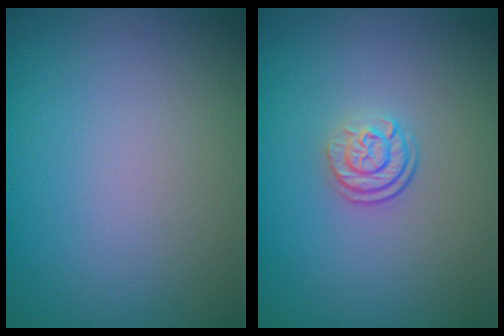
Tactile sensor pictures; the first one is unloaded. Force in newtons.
{"total": 2.3, "press": 1.7, "slide": 1.7}